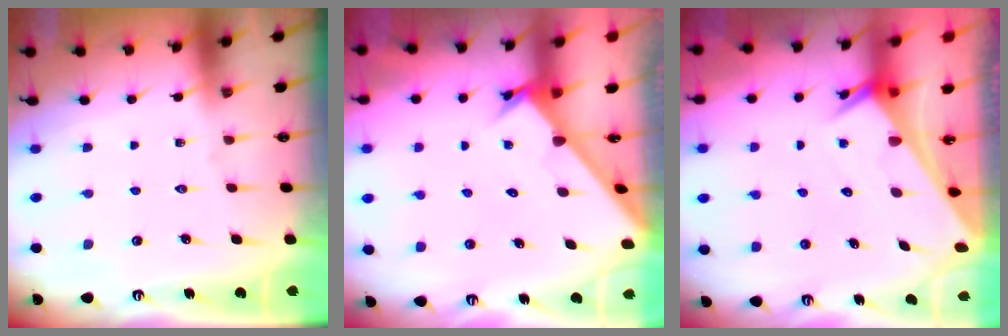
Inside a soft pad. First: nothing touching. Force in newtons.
{"total": 2.4, "press": 2.4, "slide": 0.1}
{"total": 2.7, "press": 2.7, "slide": 0.1}